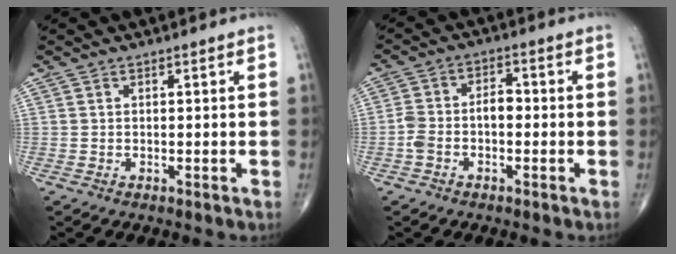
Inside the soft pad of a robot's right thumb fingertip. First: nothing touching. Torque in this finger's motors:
{"motor_torque": [1.24, 0.59, 0.68, -0.14, 0.01]}